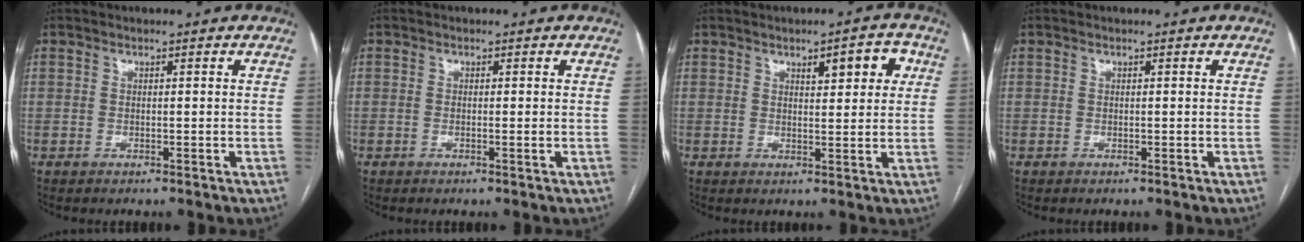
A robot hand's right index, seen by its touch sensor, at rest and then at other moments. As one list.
[{"total": 0.6, "force": [-0.2, 0.0, 0.6], "torque": [-0.012, 0.000, -0.003]}, {"total": 5.2, "force": [2.2, 1.5, 4.4], "torque": [-0.058, 0.008, 0.030]}, {"total": 0.0}]